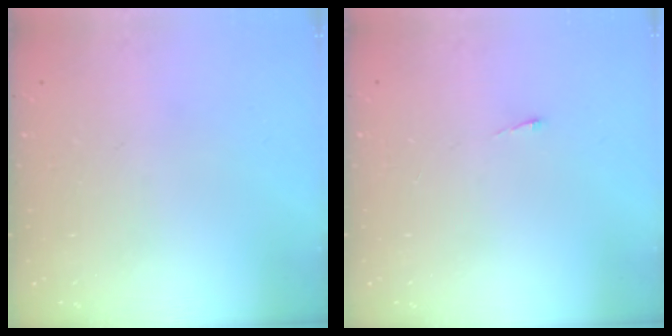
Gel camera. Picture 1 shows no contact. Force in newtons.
{"total": 2.7, "press": 2.7, "slide": 0.4}